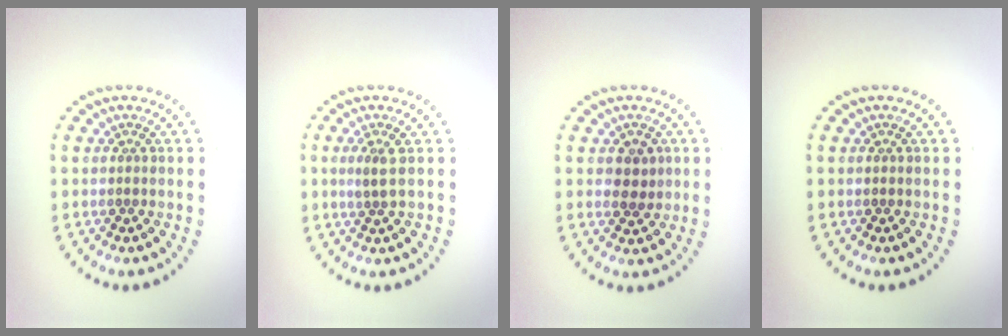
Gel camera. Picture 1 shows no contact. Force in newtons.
{"total": 1.5, "press": 1.1, "slide": 1.1}
{"total": 1.8, "press": 1.7, "slide": 0.5}
{"total": 0.0}